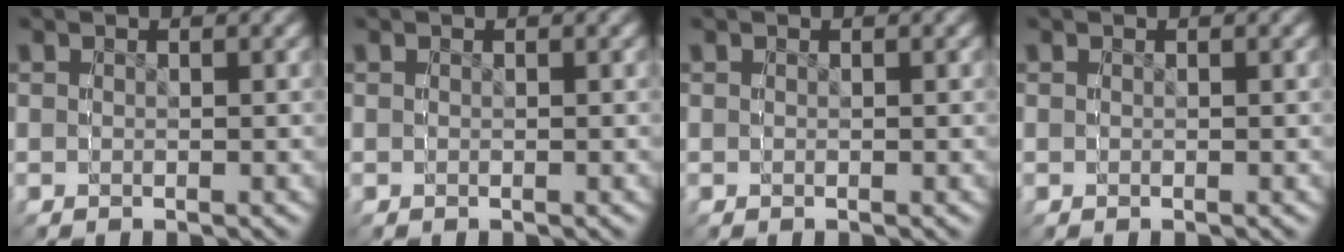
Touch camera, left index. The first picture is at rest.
{"total": 0.0}
{"total": 0.0}
{"total": 0.0}